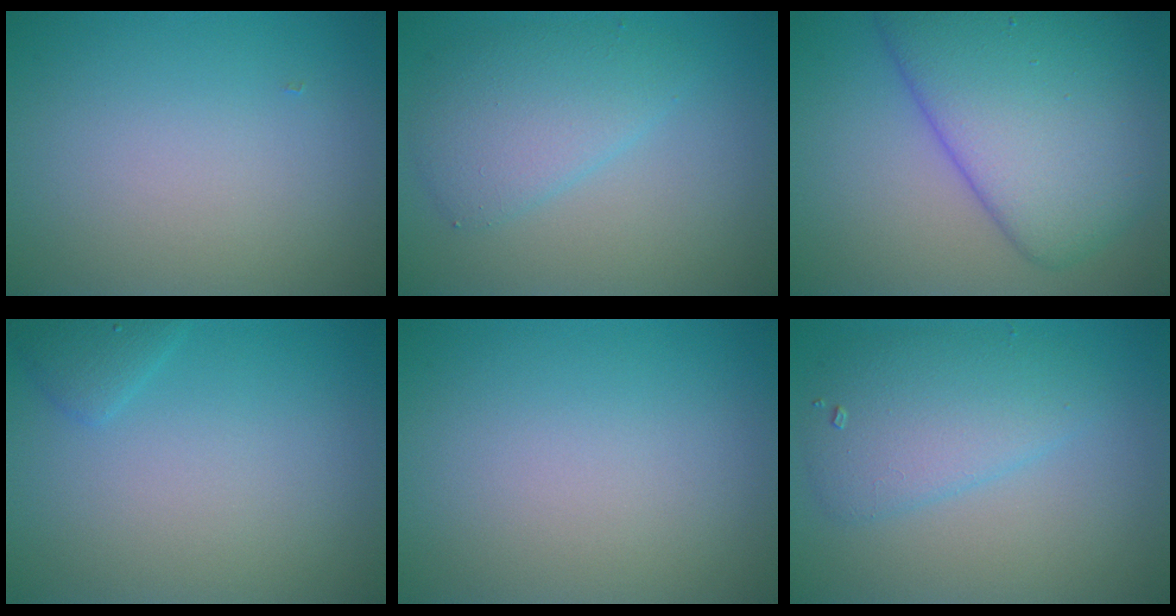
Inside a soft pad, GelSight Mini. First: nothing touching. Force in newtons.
{"total": 3.7, "press": 3.7, "slide": 0.2}
{"total": 9.9, "press": 9.9, "slide": 0.3}
{"total": 1.3, "press": 1.3, "slide": 0.2}
{"total": 0.0}
{"total": 4.1, "press": 4.1, "slide": 0.2}